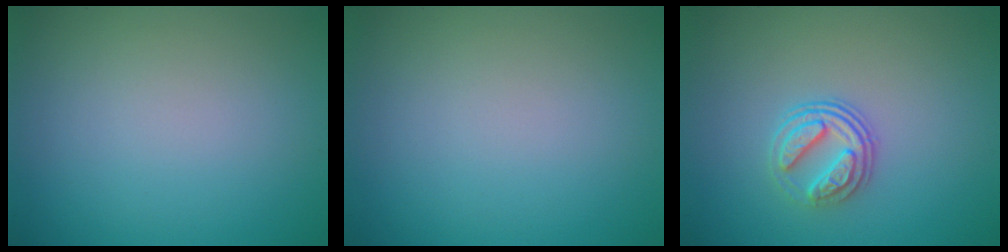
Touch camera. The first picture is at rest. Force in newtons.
{"total": 0.0}
{"total": 3.0, "press": 2.6, "slide": 1.6}